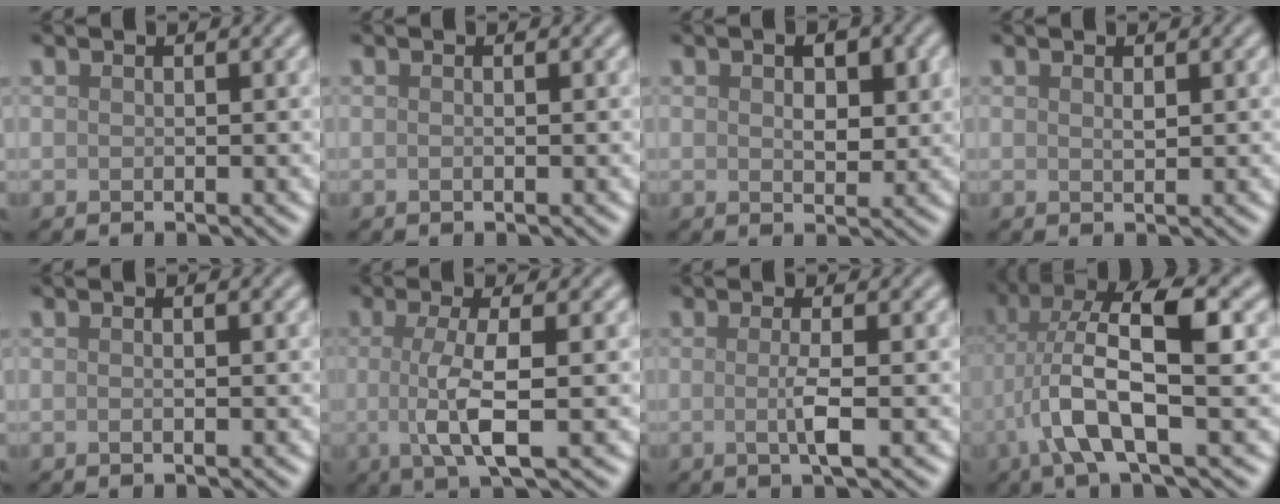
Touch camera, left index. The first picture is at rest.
{"total": 0.5, "force": [0.0, 0.1, 0.5], "torque": [-0.012, -0.005, -0.004]}
{"total": 3.1, "force": [0.8, 1.7, 2.5], "torque": [-0.035, -0.003, 0.014]}
{"total": 0.6, "force": [0.3, 0.2, 0.5], "torque": [-0.011, -0.001, 0.006]}
{"total": 0.9, "force": [0.2, 0.3, 0.8], "torque": [-0.008, -0.014, -0.005]}
{"total": 5.1, "force": [-0.3, 1.3, 4.9], "torque": [-0.091, -0.005, -0.010]}
{"total": 2.5, "force": [-0.2, 0.5, 2.5], "torque": [-0.046, -0.008, -0.009]}
{"total": 8.3, "force": [-0.6, 2.2, 8.0], "torque": [-0.160, 0.026, -0.019]}